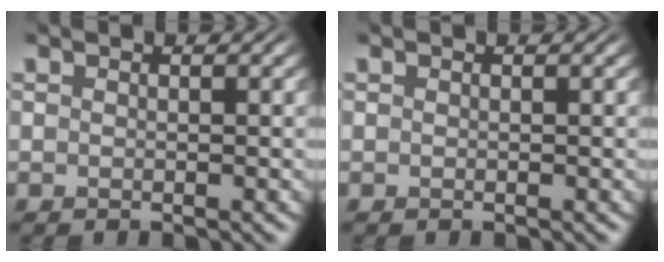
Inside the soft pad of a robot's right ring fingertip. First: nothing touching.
{"total": 0.0}